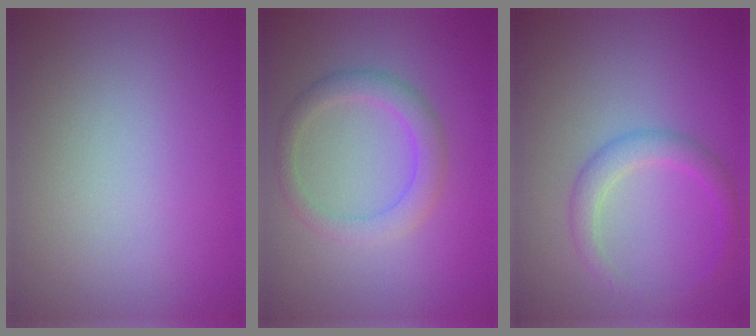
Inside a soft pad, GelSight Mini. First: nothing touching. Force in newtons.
{"total": 2.8, "press": 2.8, "slide": 0.2}
{"total": 2.3, "press": 2.3, "slide": 0.2}